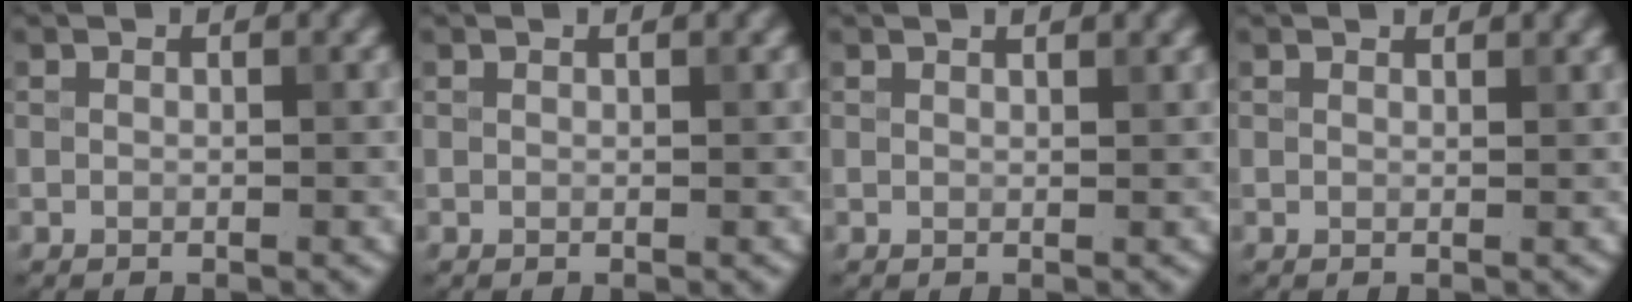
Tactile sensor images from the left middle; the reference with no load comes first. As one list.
[{"total": 0.0}, {"total": 0.8, "force": [0.7, 0.1, 0.4], "torque": [-0.007, 0.004, 0.016]}, {"total": 0.5, "force": [0.5, 0.1, 0.1], "torque": [-0.003, 0.001, 0.013]}]